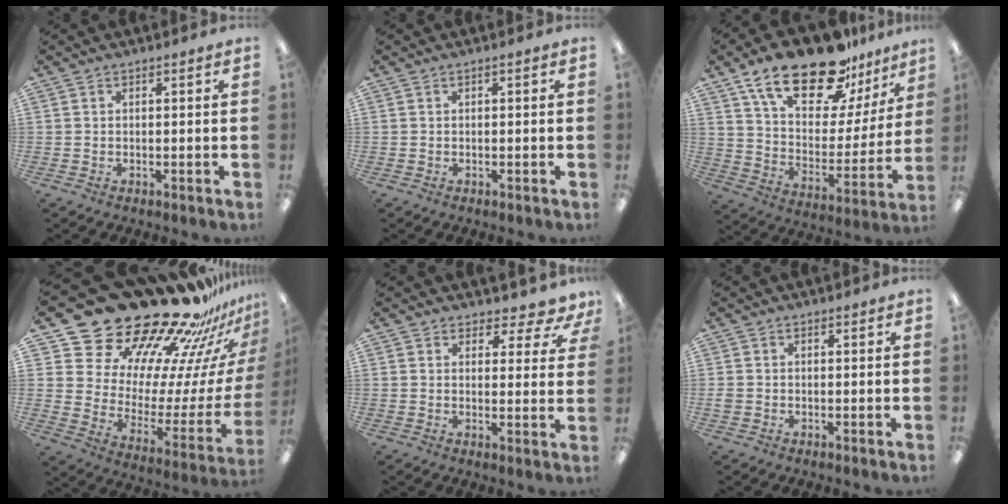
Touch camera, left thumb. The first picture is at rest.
{"total": 0.0}
{"total": 23.5, "force": [16.8, 9.6, 13.2], "torque": [-0.220, -0.104, 0.293]}
{"total": 29.4, "force": [25.2, 11.2, 10.0], "torque": [-0.133, -0.231, 0.466]}
{"total": 5.0, "force": [3.9, 2.4, 2.0], "torque": [-0.021, -0.031, 0.066]}
{"total": 1.2, "force": [-0.1, 1.2, 0.5], "torque": [-0.009, 0.004, -0.002]}